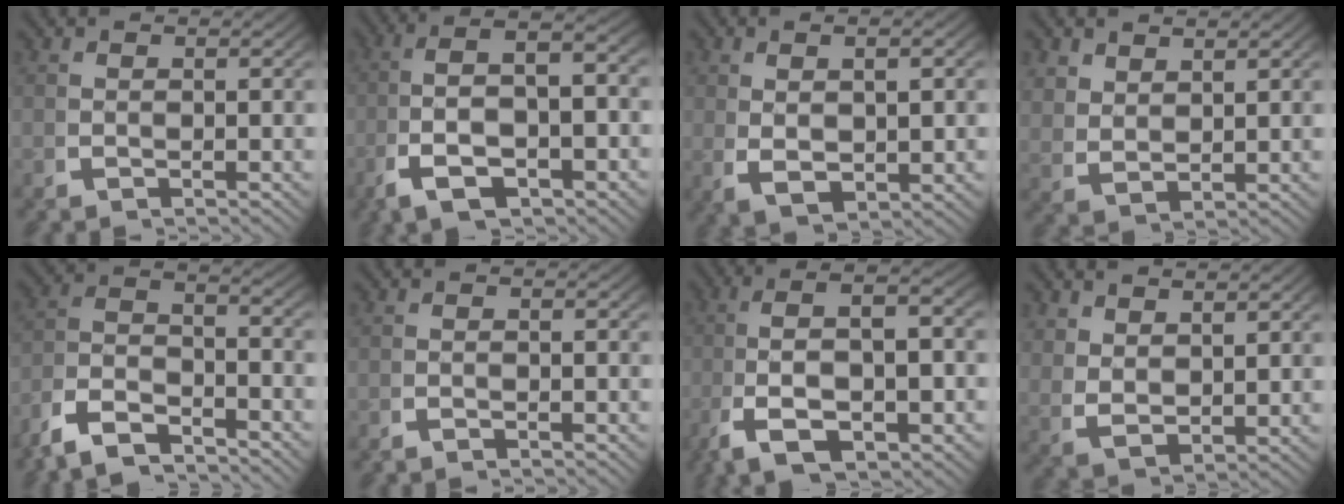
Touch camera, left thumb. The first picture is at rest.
{"total": 8.7, "force": [-0.8, 4.8, 7.2], "torque": [-0.137, -0.009, -0.008]}
{"total": 4.5, "force": [0.0, 2.4, 3.7], "torque": [-0.082, -0.016, 0.021]}
{"total": 2.6, "force": [2.0, 1.2, 1.1], "torque": [-0.028, -0.008, 0.054]}
{"total": 7.1, "force": [-3.3, 4.3, 4.6], "torque": [-0.091, -0.021, -0.061]}
{"total": 0.8, "force": [-0.7, 0.0, 0.2], "torque": [0.000, 0.002, -0.018]}
{"total": 9.4, "force": [-1.1, 4.8, 8.0], "torque": [-0.150, -0.009, -0.011]}
{"total": 3.3, "force": [1.7, 1.9, 2.1], "torque": [-0.053, -0.018, 0.051]}